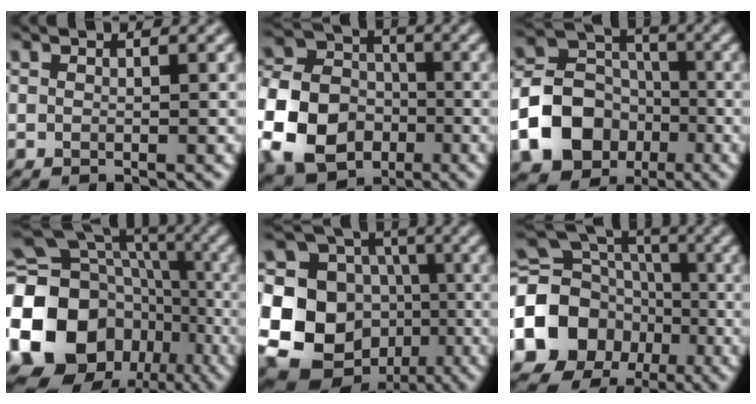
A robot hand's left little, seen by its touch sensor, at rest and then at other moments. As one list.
[{"total": 12.0, "force": [-4.1, 9.4, 6.3], "torque": [-0.160, -0.015, -0.095]}, {"total": 10.1, "force": [-3.8, 8.1, 4.8], "torque": [-0.092, -0.003, -0.091]}, {"total": 23.1, "force": [-6.4, 19.8, 10.2], "torque": [-0.214, -0.014, -0.127]}, {"total": 18.3, "force": [-3.6, 16.4, 7.3], "torque": [-0.181, 0.006, -0.084]}, {"total": 13.5, "force": [-3.7, 11.4, 6.2], "torque": [-0.153, -0.013, -0.080]}]